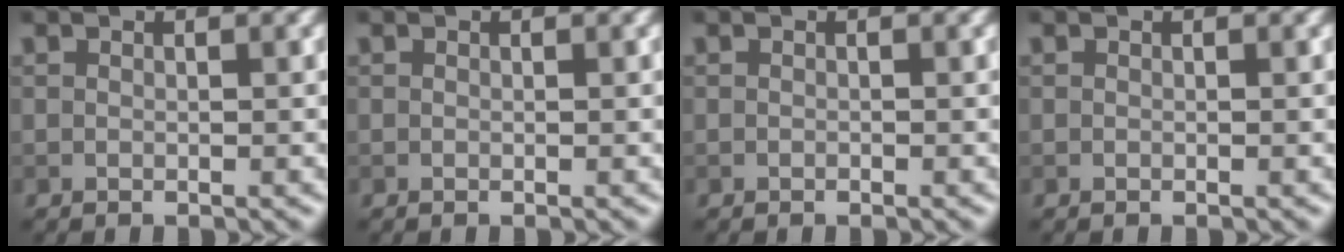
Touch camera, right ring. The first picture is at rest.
{"total": 0.0}
{"total": 0.0}
{"total": 0.0}